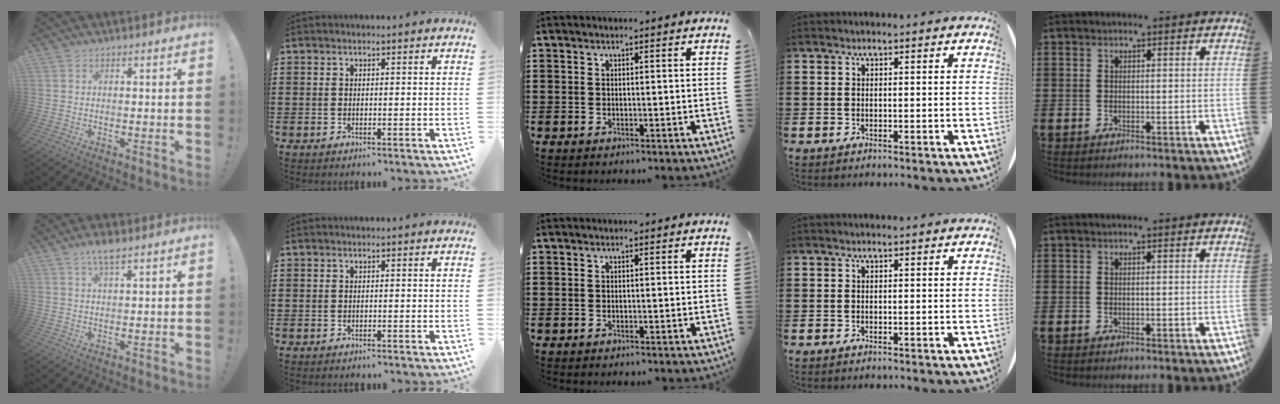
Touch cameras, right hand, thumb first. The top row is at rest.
{"thumb": {"total": 4.7, "force": [3.2, 0.8, 3.3], "torque": [-0.054, -0.013, 0.052]}}